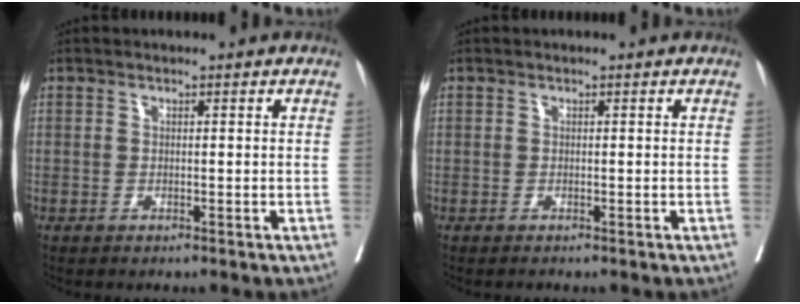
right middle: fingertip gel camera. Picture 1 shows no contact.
{"total": 0.0}